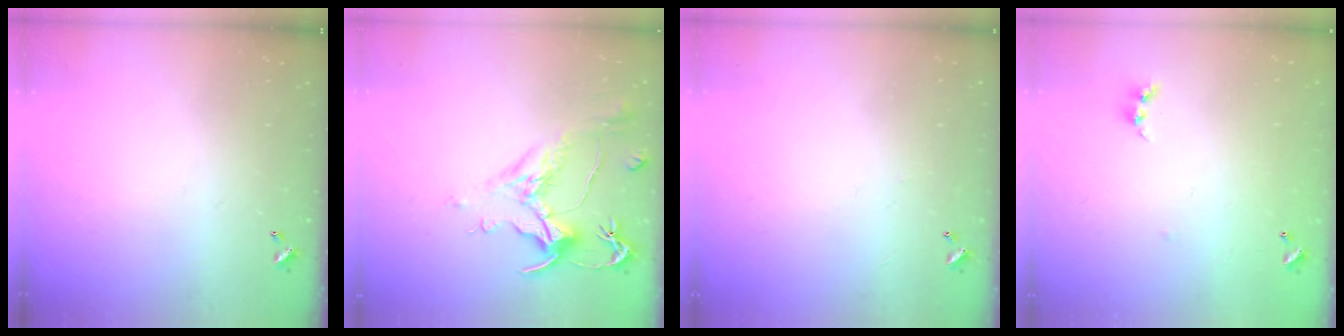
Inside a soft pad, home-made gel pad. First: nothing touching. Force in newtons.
{"total": 1.7, "press": 0.9, "slide": 1.5}
{"total": 0.7, "press": 0.5, "slide": 0.6}
{"total": 6.8, "press": 6.8, "slide": 0.2}